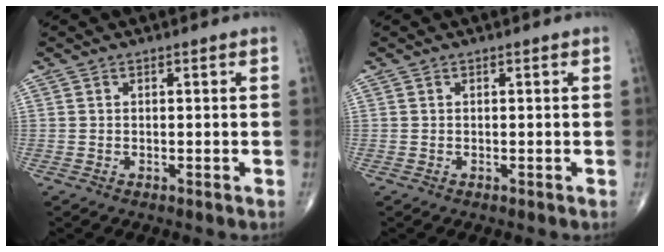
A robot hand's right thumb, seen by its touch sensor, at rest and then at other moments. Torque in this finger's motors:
{"motor_torque": [0.00, 0.00, 0.00, 0.00, 0.01]}